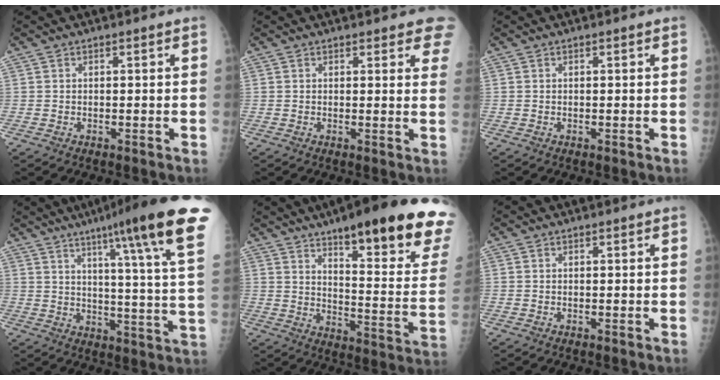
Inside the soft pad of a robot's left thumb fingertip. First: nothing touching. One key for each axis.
{"total": 5.6, "fx": 4.2, "fy": 1.8, "fz": 3.1, "tx": -0.004, "ty": -0.013, "tz": 0.037}
{"total": 0.0}
{"total": 24.0, "fx": 14.6, "fy": 1.3, "fz": 19.0, "tx": -0.257, "ty": -0.061, "tz": 0.192}
{"total": 27.0, "fx": 17.0, "fy": 4.9, "fz": 20.4, "tx": -0.233, "ty": -0.064, "tz": 0.236}
{"total": 0.0}